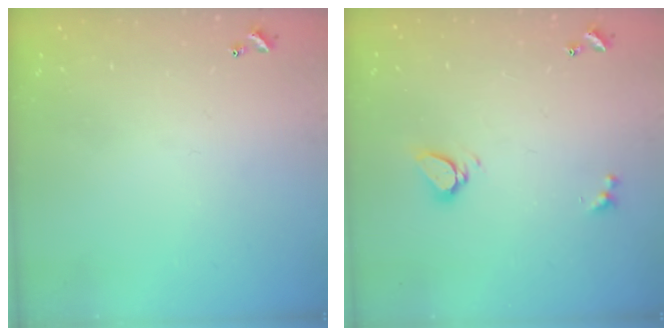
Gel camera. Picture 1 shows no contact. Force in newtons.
{"total": 4.4, "press": 4.4, "slide": 0.6}